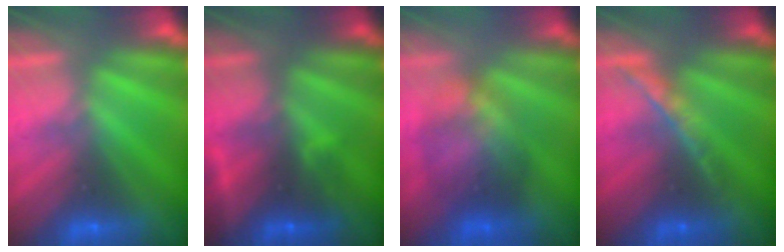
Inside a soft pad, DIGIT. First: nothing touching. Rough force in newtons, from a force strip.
{"total": 2.6}
{"total": 6.5}
{"total": 1.4}